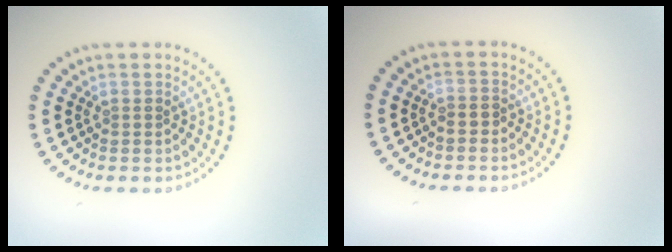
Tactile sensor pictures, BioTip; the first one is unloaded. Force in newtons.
{"total": 0.6, "press": 0.5, "slide": 0.4}